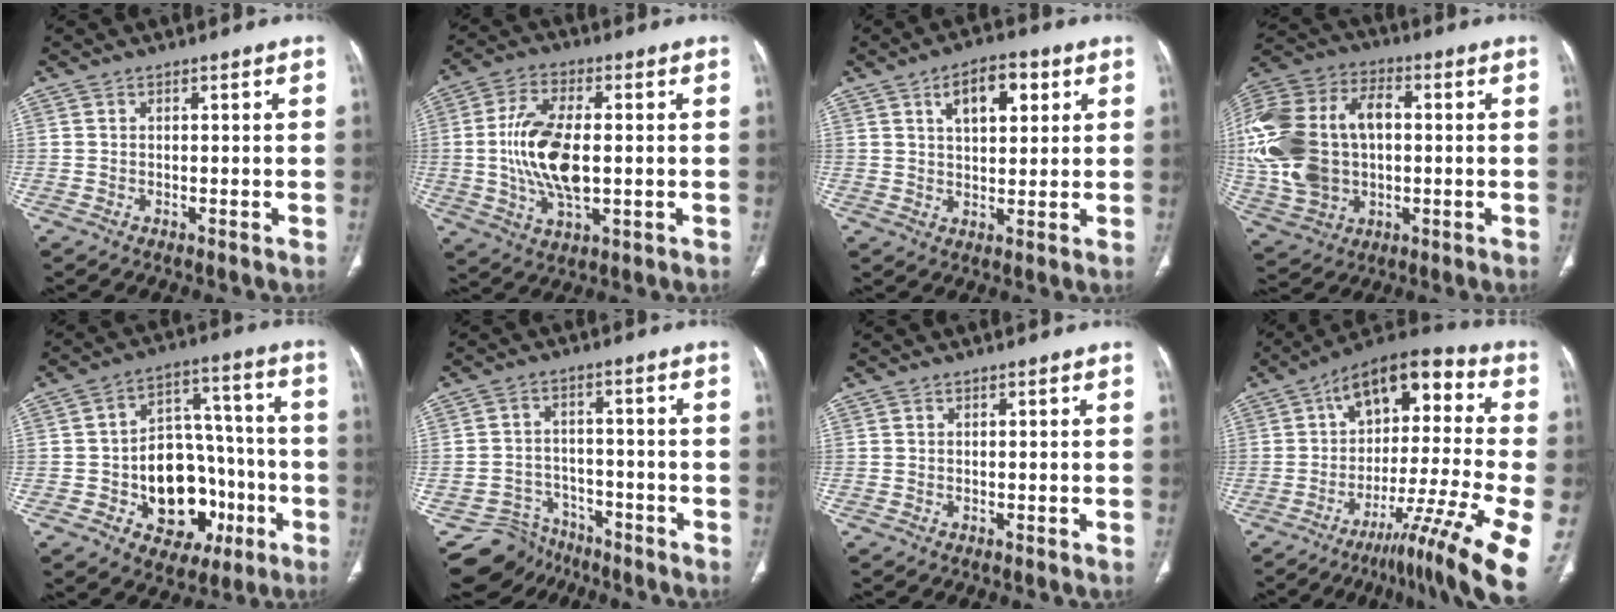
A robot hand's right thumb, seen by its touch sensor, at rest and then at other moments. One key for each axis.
{"total": 13.6, "fx": -0.2, "fy": 6.6, "fz": 11.9, "tx": -0.231, "ty": 0.001, "tz": -0.003}
{"total": 8.3, "fx": 3.4, "fy": 4.2, "fz": 6.3, "tx": -0.067, "ty": -0.002, "tz": 0.050}
{"total": 24.1, "fx": 0.7, "fy": 16.6, "fz": 17.5, "tx": -0.385, "ty": 0.020, "tz": 0.024}
{"total": 18.8, "fx": -5.5, "fy": 13.3, "fz": 12.2, "tx": -0.119, "ty": 0.051, "tz": -0.067}
{"total": 8.9, "fx": -7.2, "fy": 4.9, "fz": -1.5, "tx": 0.039, "ty": 0.076, "tz": -0.116}
{"total": 0.0}
{"total": 20.3, "fx": -5.8, "fy": 3.9, "fz": 19.1, "tx": -0.276, "ty": 0.073, "tz": -0.095}